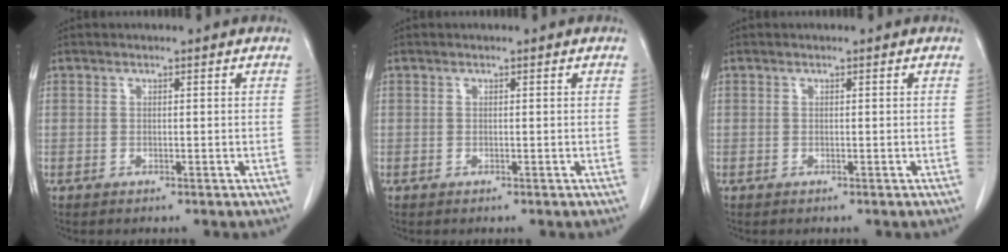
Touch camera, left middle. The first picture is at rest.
{"total": 0.0}
{"total": 0.0}